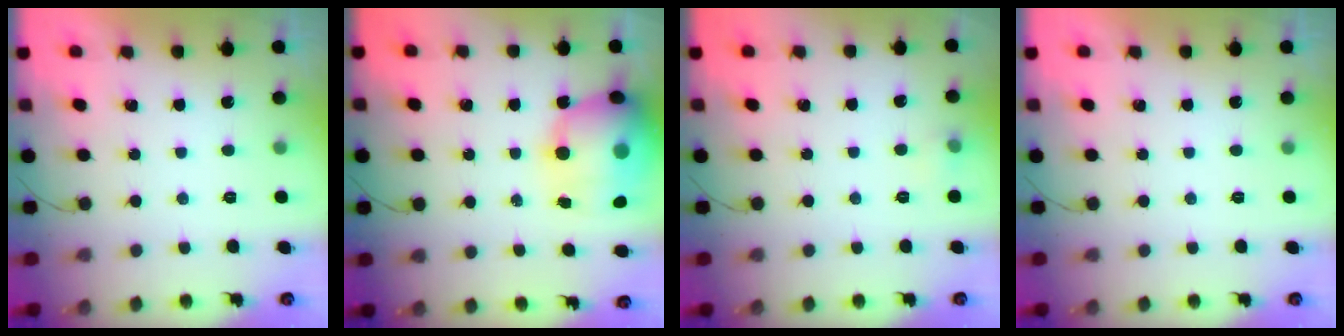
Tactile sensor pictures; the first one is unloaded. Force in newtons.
{"total": 20.7, "press": 20.1, "slide": 5.1}
{"total": 6.3, "press": 3.6, "slide": 5.2}
{"total": 0.0}